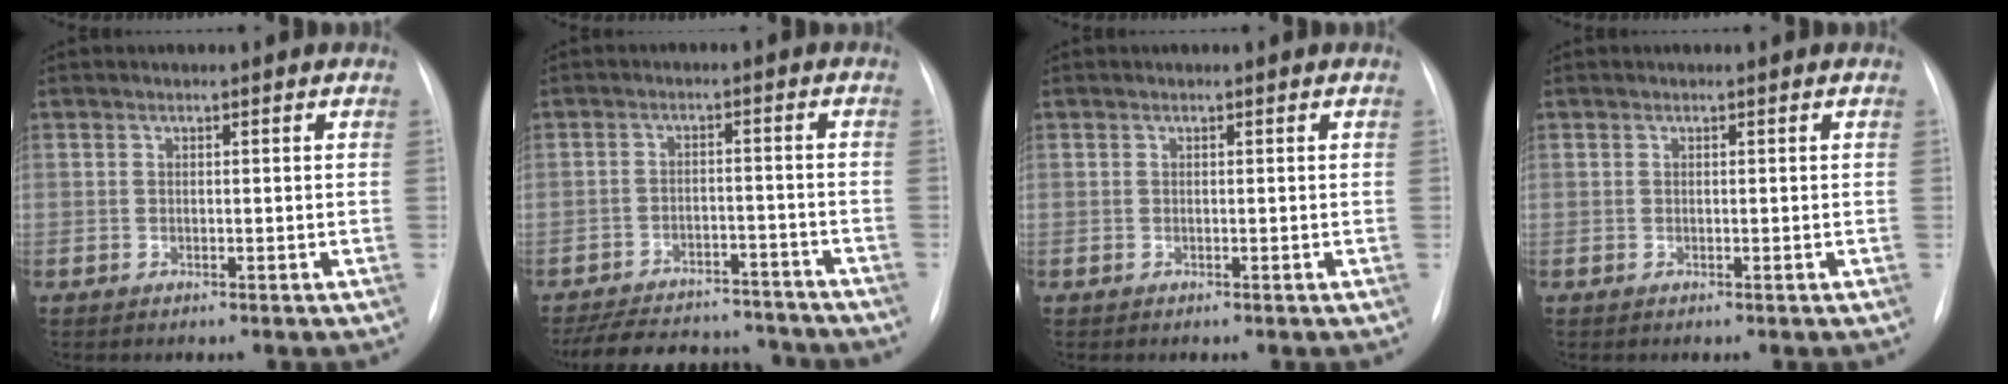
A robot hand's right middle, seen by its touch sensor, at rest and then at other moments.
{"total": 17.8, "force": [-16.1, 5.2, 5.5], "torque": [-0.125, 0.000, -0.222]}
{"total": 0.0}
{"total": 0.0}